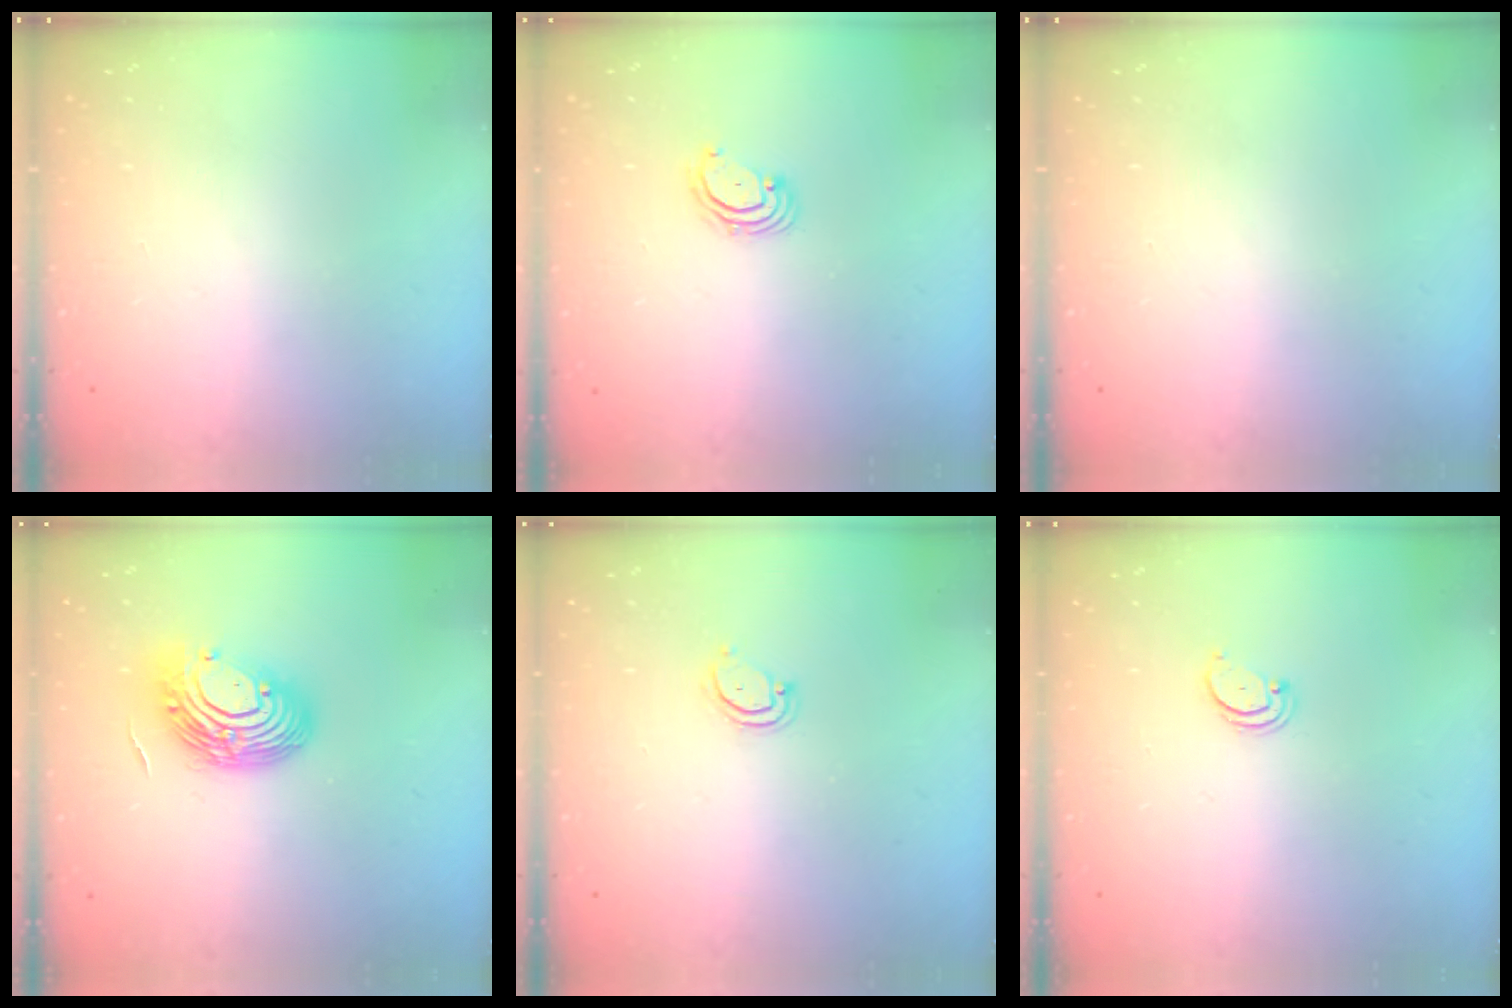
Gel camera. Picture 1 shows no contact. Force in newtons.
{"total": 2.7, "press": 2.7, "slide": 0.3}
{"total": 0.0}
{"total": 12.8, "press": 12.6, "slide": 2.2}
{"total": 2.5, "press": 2.5, "slide": 0.1}
{"total": 2.0, "press": 2.0, "slide": 0.2}